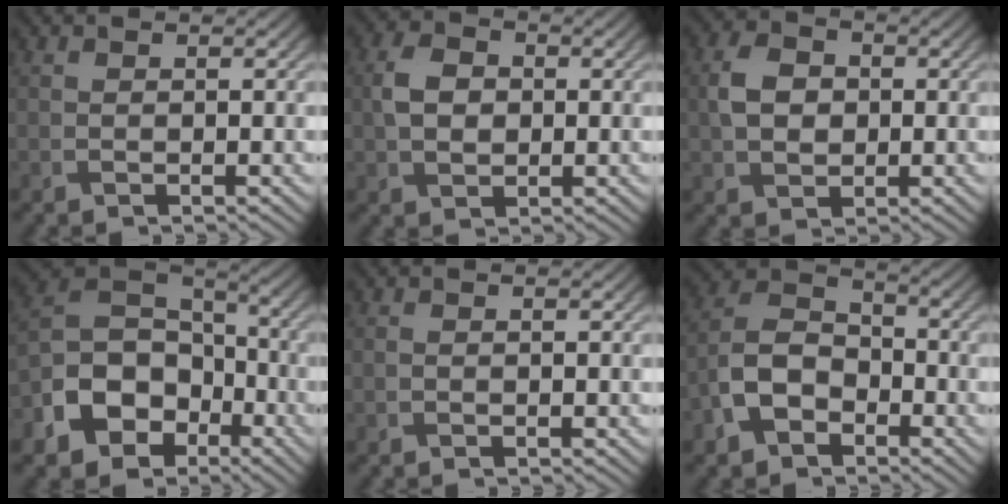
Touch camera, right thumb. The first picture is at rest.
{"total": 4.4, "force": [0.3, 3.3, 2.9], "torque": [-0.066, 0.001, 0.001]}
{"total": 4.9, "force": [0.3, 3.8, 3.1], "torque": [-0.070, 0.002, 0.001]}
{"total": 12.3, "force": [-5.6, 8.9, 6.5], "torque": [-0.151, -0.030, -0.106]}
{"total": 0.6, "force": [0.0, 0.4, 0.4], "torque": [-0.009, 0.000, -0.001]}
{"total": 8.2, "force": [-3.8, 5.4, 4.8], "torque": [-0.108, 0.001, -0.087]}